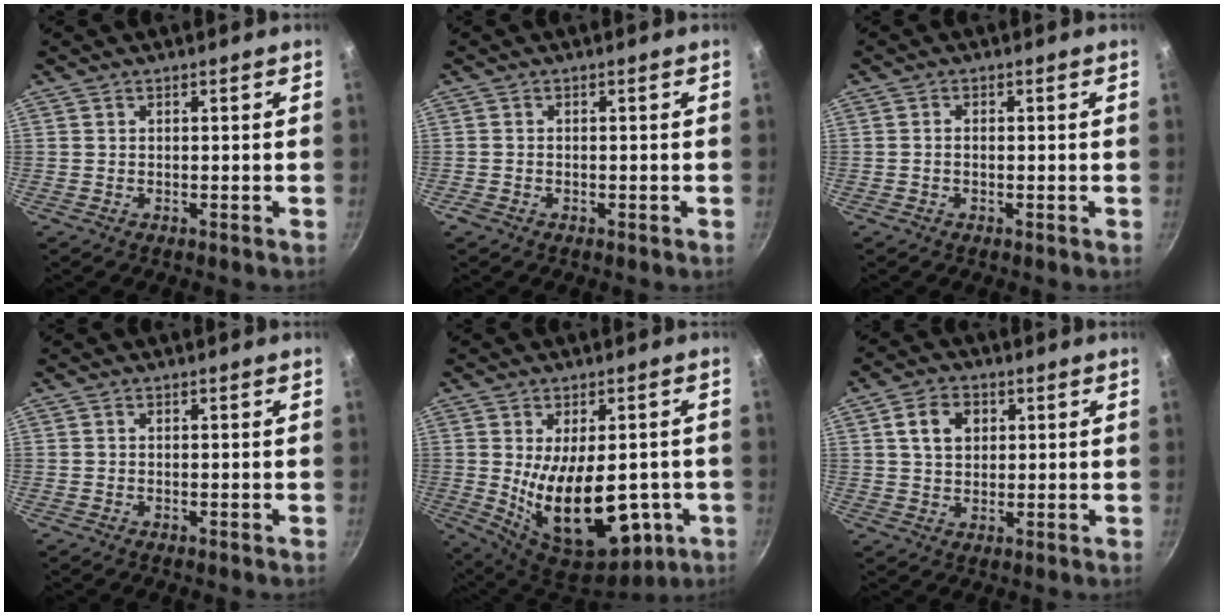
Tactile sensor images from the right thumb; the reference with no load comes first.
{"total": 1.1, "force": [-0.6, 0.7, 0.5], "torque": [-0.012, 0.003, -0.013]}
{"total": 1.1, "force": [-0.2, 0.7, 0.8], "torque": [-0.016, 0.005, -0.006]}
{"total": 0.0}
{"total": 19.9, "force": [-3.3, 10.6, 16.5], "torque": [-0.223, -0.026, -0.022]}
{"total": 6.7, "force": [1.9, 4.9, 4.0], "torque": [-0.053, 0.004, 0.031]}